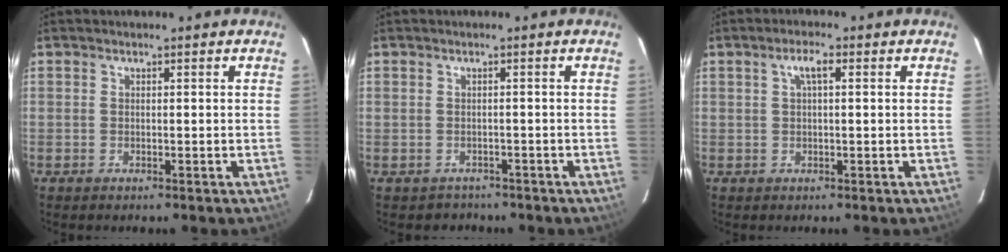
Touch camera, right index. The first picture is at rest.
{"total": 2.7, "force": [-1.7, 2.1, -0.3], "torque": [0.007, 0.015, -0.020]}
{"total": 2.8, "force": [0.8, 0.7, 2.6], "torque": [-0.051, 0.010, 0.015]}